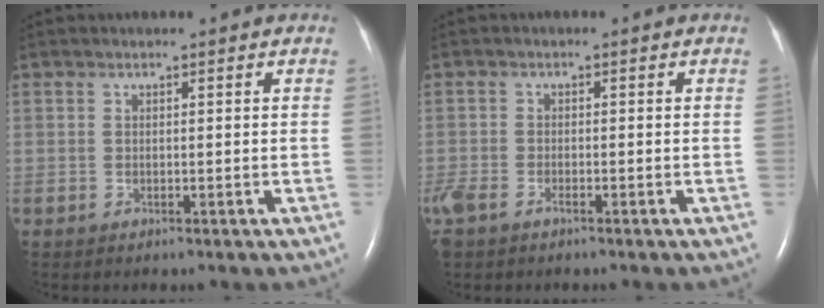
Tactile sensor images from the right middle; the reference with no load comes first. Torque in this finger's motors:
{"motor_torque": [0.32, -0.23, 0.00, 0.01]}